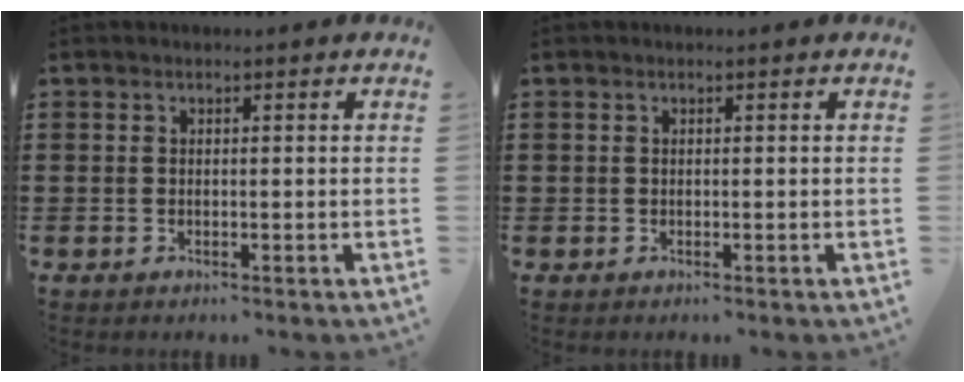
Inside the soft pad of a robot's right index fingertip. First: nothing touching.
{"total": 0.0}